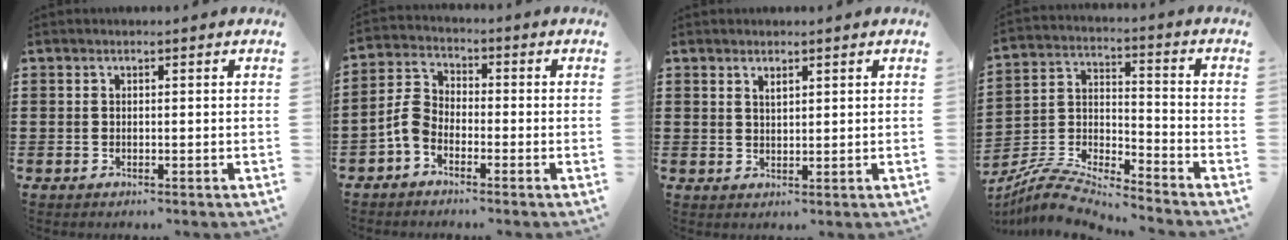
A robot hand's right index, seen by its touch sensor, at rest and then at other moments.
{"total": 4.8, "force": [-2.5, 2.9, 2.8], "torque": [-0.082, 0.003, -0.056]}
{"total": 1.3, "force": [1.1, 0.4, 0.5], "torque": [-0.011, 0.001, 0.020]}
{"total": 7.0, "force": [-6.8, 0.7, 1.8], "torque": [-0.048, -0.006, -0.138]}